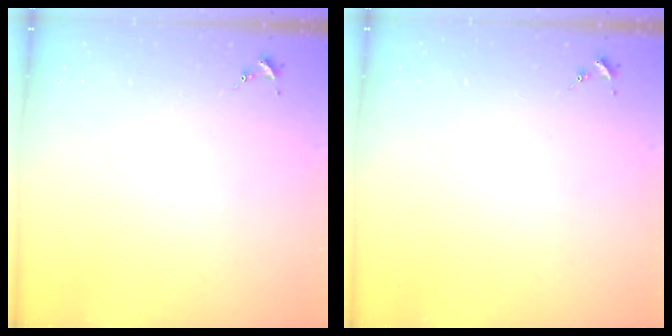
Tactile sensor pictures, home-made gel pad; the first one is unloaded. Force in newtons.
{"total": 0.0}